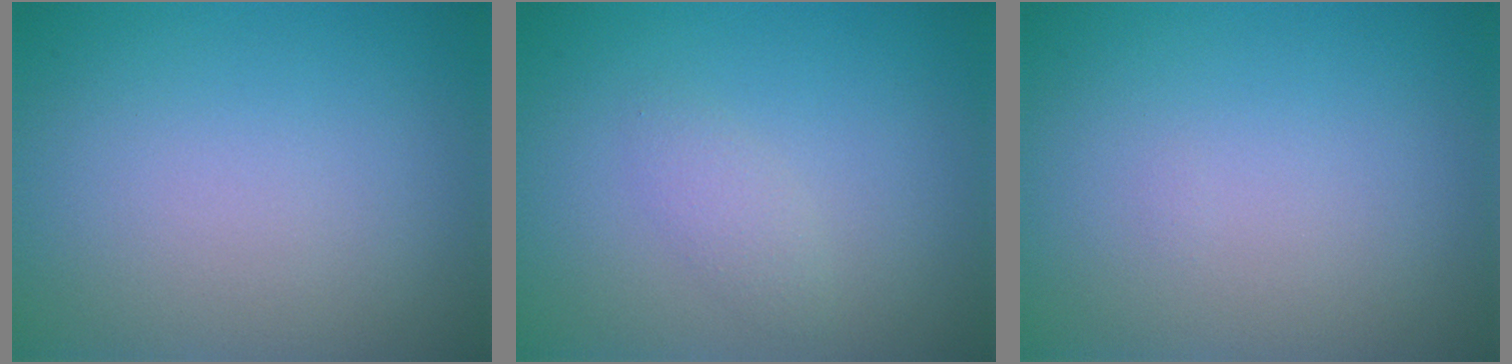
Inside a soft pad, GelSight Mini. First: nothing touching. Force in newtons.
{"total": 1.2, "press": 1.2, "slide": 0.0}
{"total": 0.0}